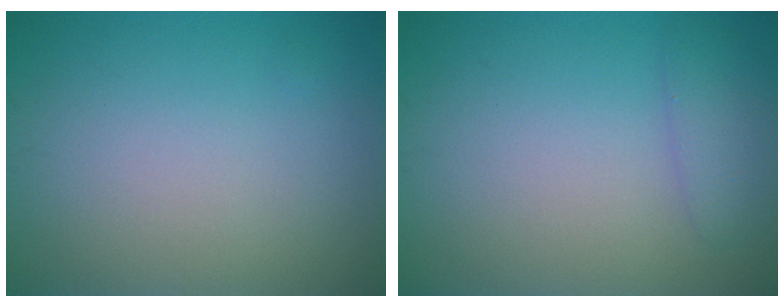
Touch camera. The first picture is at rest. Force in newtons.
{"total": 1.7, "press": 1.6, "slide": 0.2}